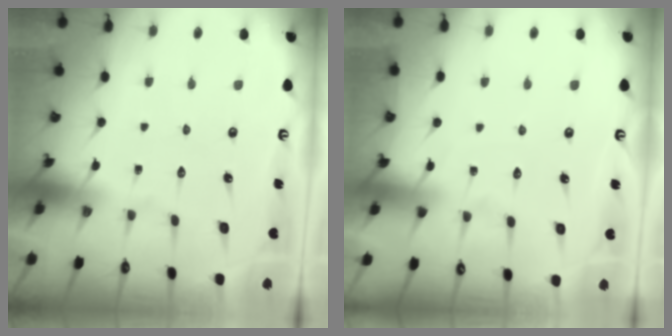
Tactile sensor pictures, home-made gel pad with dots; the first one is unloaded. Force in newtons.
{"total": 3.0, "press": 2.9, "slide": 0.4}